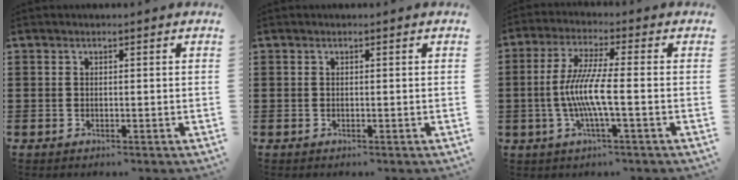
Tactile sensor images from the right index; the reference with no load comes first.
{"total": 0.0}
{"total": 7.7, "force": [-1.7, 0.3, 7.5], "torque": [-0.160, -0.016, -0.041]}